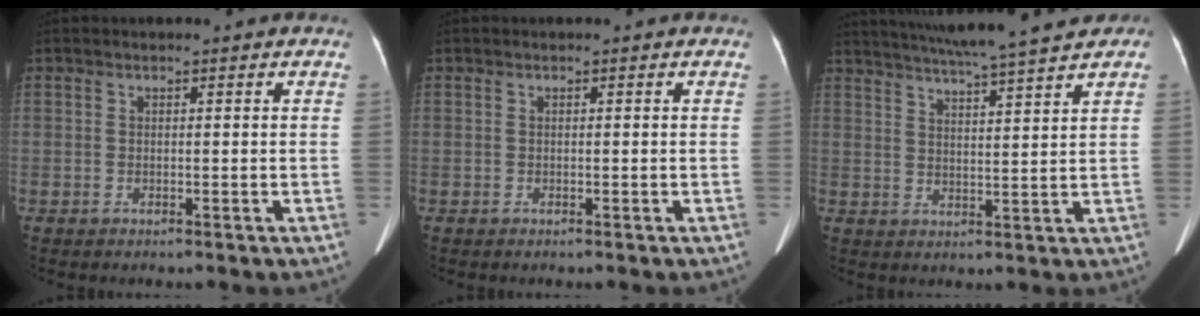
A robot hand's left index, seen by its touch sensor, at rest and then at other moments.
{"total": 0.0}
{"total": 13.7, "force": [11.9, 0.1, 6.7], "torque": [-0.116, 0.022, 0.167]}